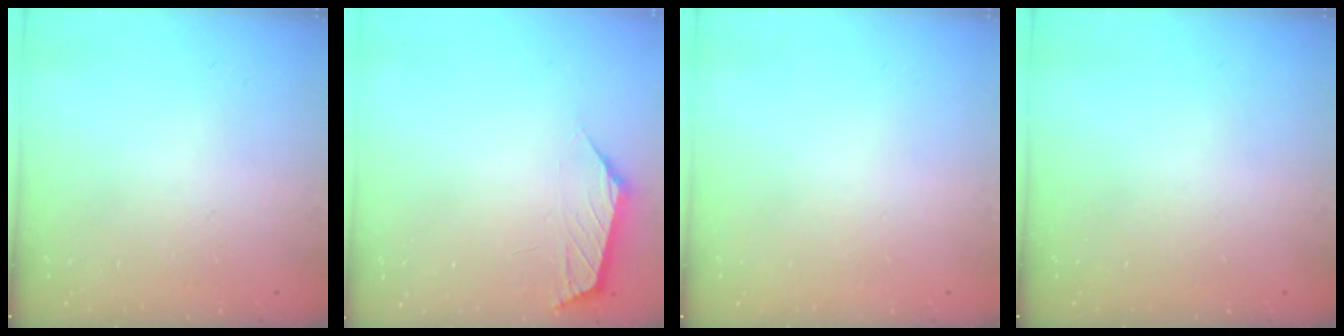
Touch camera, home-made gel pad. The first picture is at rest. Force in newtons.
{"total": 0.8, "press": 0.6, "slide": 0.4}
{"total": 0.0}
{"total": 0.0}